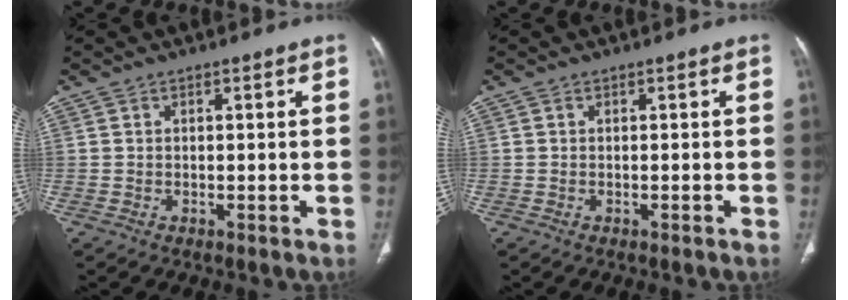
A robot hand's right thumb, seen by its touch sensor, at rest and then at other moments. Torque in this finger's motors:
{"motor_torque": [1.84, -1.90, -0.35, -0.45, 0.00]}